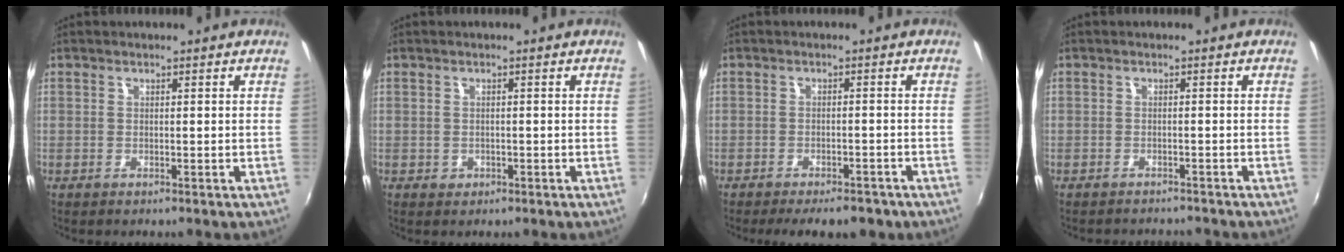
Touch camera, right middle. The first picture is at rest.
{"total": 1.2, "force": [-0.4, 1.0, 0.4], "torque": [-0.005, -0.001, -0.003]}
{"total": 8.8, "force": [-6.9, 3.1, 4.4], "torque": [-0.095, -0.013, -0.091]}
{"total": 4.0, "force": [-3.7, 1.3, 0.9], "torque": [-0.027, 0.000, -0.052]}